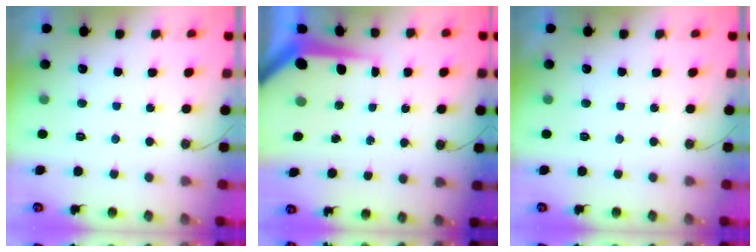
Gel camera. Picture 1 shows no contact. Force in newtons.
{"total": 7.8, "press": 7.8, "slide": 0.5}
{"total": 0.0}